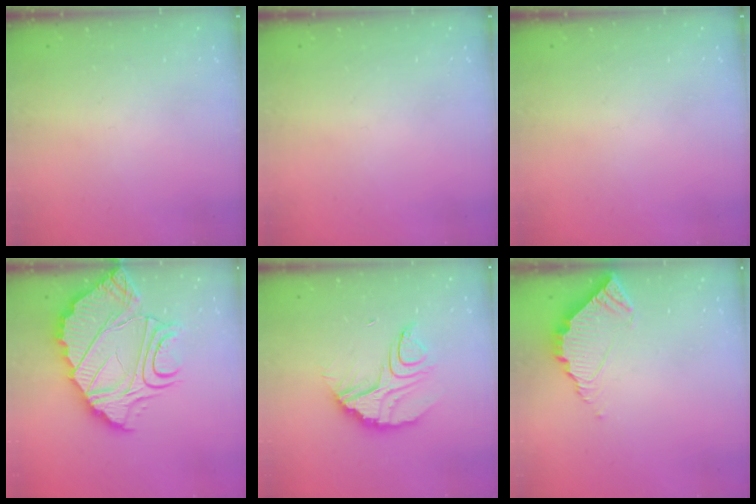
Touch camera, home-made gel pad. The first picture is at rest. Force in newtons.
{"total": 0.0}
{"total": 0.0}
{"total": 17.1, "press": 17.1, "slide": 1.4}
{"total": 11.5, "press": 11.5, "slide": 0.8}
{"total": 5.9, "press": 5.9, "slide": 0.4}